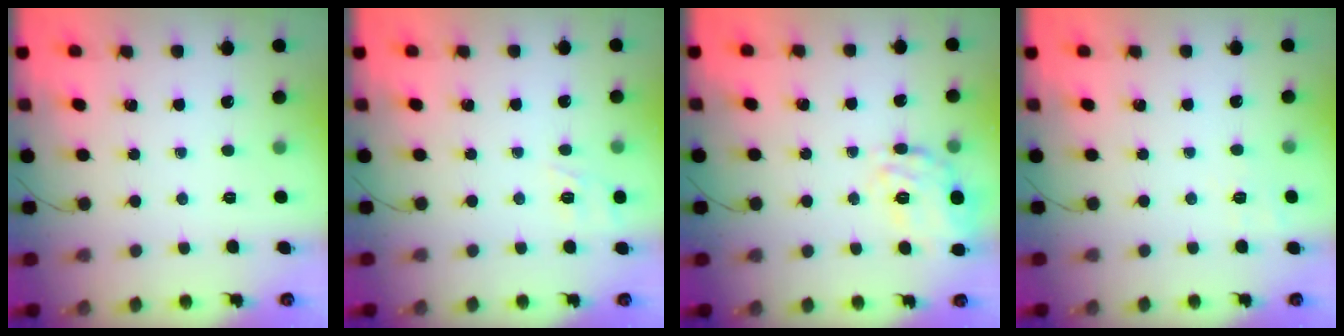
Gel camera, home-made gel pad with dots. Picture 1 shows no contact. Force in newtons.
{"total": 6.5, "press": 6.3, "slide": 1.7}
{"total": 14.4, "press": 14.2, "slide": 2.2}
{"total": 4.9, "press": 4.5, "slide": 2.0}